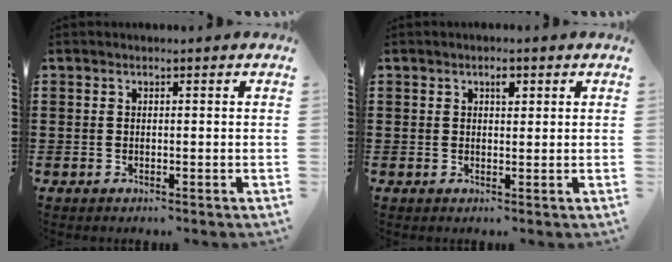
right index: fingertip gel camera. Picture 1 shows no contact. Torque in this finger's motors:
{"motor_torque": [0.03, -0.02, 0.00, 0.02]}